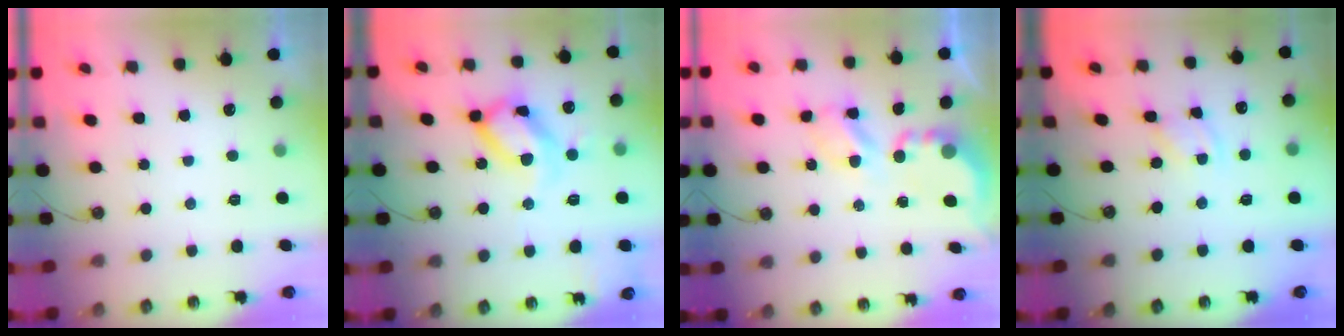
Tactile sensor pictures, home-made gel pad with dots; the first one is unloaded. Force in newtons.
{"total": 17.9, "press": 17.8, "slide": 1.4}
{"total": 5.4, "press": 5.4, "slide": 0.1}
{"total": 2.4, "press": 2.4, "slide": 0.2}